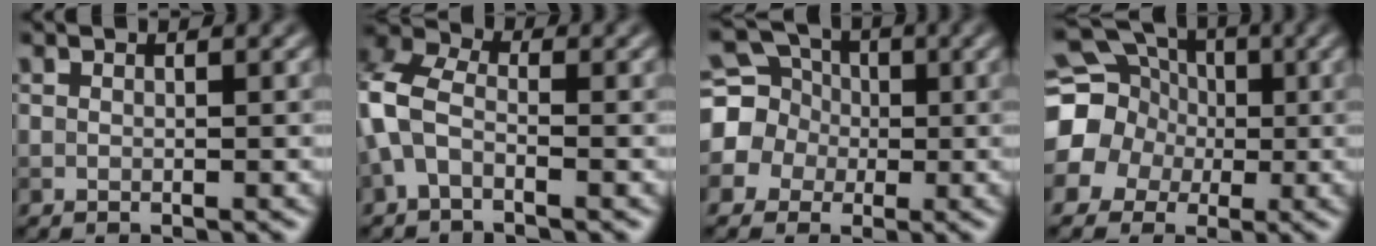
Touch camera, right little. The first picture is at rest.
{"total": 4.7, "force": [-1.1, 2.8, 3.6], "torque": [-0.094, 0.012, -0.037]}
{"total": 6.1, "force": [0.3, 5.8, 1.9], "torque": [-0.044, 0.020, -0.027]}
{"total": 14.3, "force": [0.3, 13.4, 4.9], "torque": [-0.142, 0.012, -0.035]}